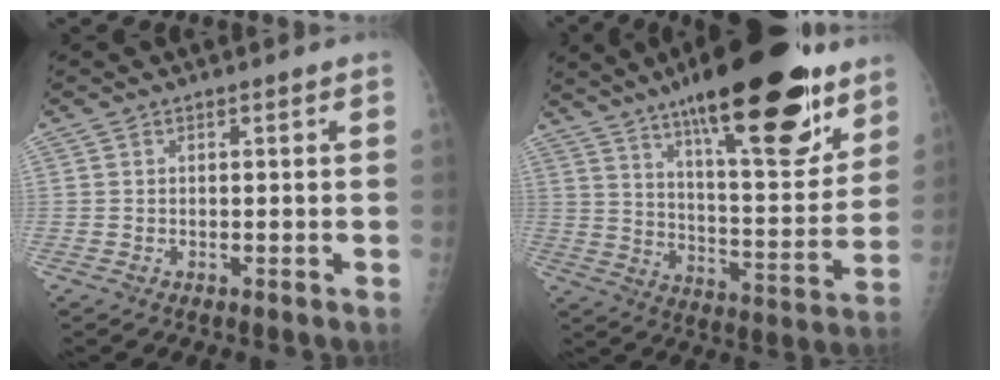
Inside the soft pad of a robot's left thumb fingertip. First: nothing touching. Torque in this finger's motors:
{"motor_torque": [1.45, 0.07, 1.73, -1.04, 0.53]}